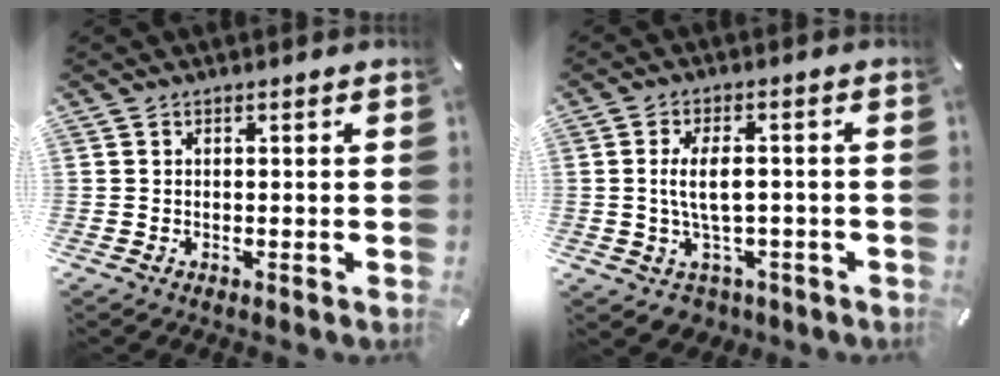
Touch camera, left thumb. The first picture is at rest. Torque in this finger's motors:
{"motor_torque": [0.21, 0.23, 0.37, -0.01, 0.17]}